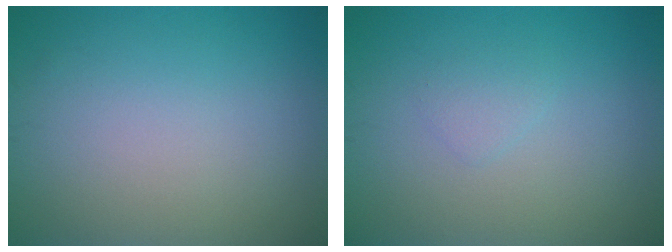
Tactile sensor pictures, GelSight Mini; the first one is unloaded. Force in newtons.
{"total": 0.9, "press": 0.9, "slide": 0.1}